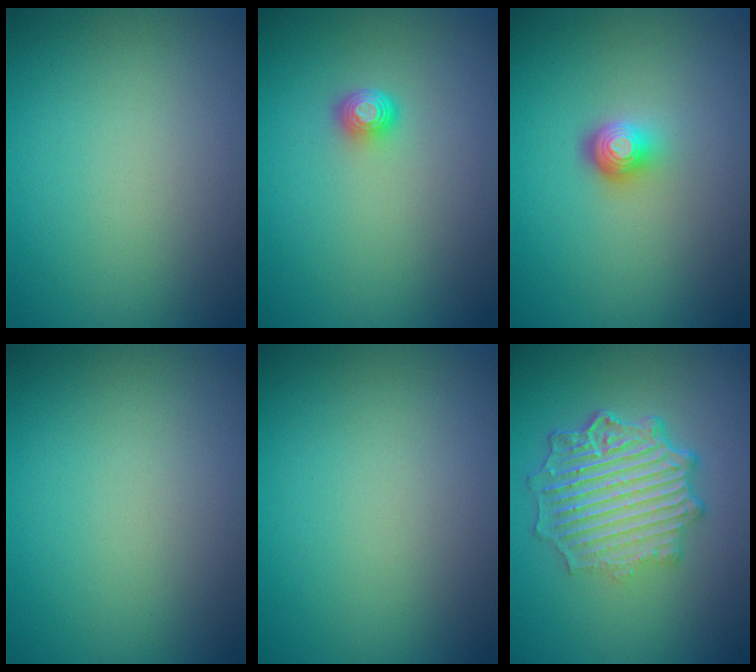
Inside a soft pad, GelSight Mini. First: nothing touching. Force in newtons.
{"total": 1.6, "press": 1.2, "slide": 1.2}
{"total": 2.2, "press": 1.4, "slide": 1.7}
{"total": 0.0}
{"total": 0.0}
{"total": 7.3, "press": 5.2, "slide": 5.0}